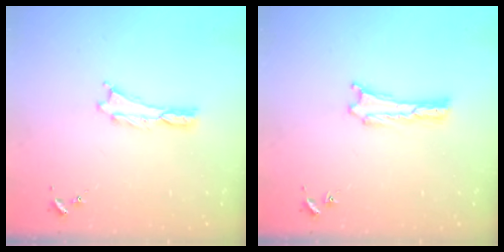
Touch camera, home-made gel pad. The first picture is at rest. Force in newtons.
{"total": 0.0}